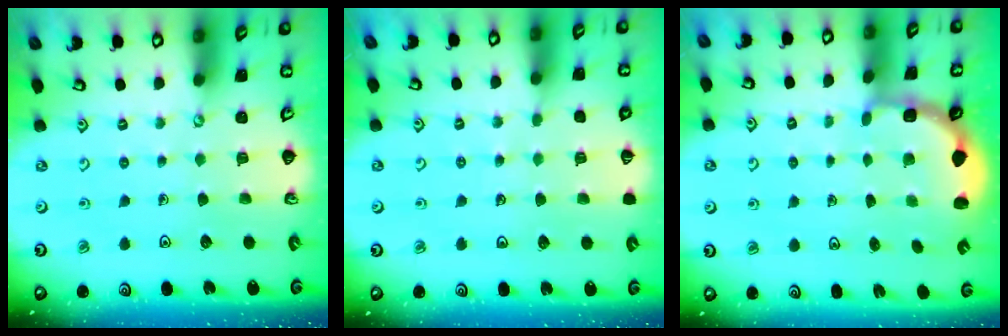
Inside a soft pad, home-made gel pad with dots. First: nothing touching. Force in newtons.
{"total": 2.1, "press": 2.0, "slide": 0.3}
{"total": 2.7, "press": 2.4, "slide": 1.4}